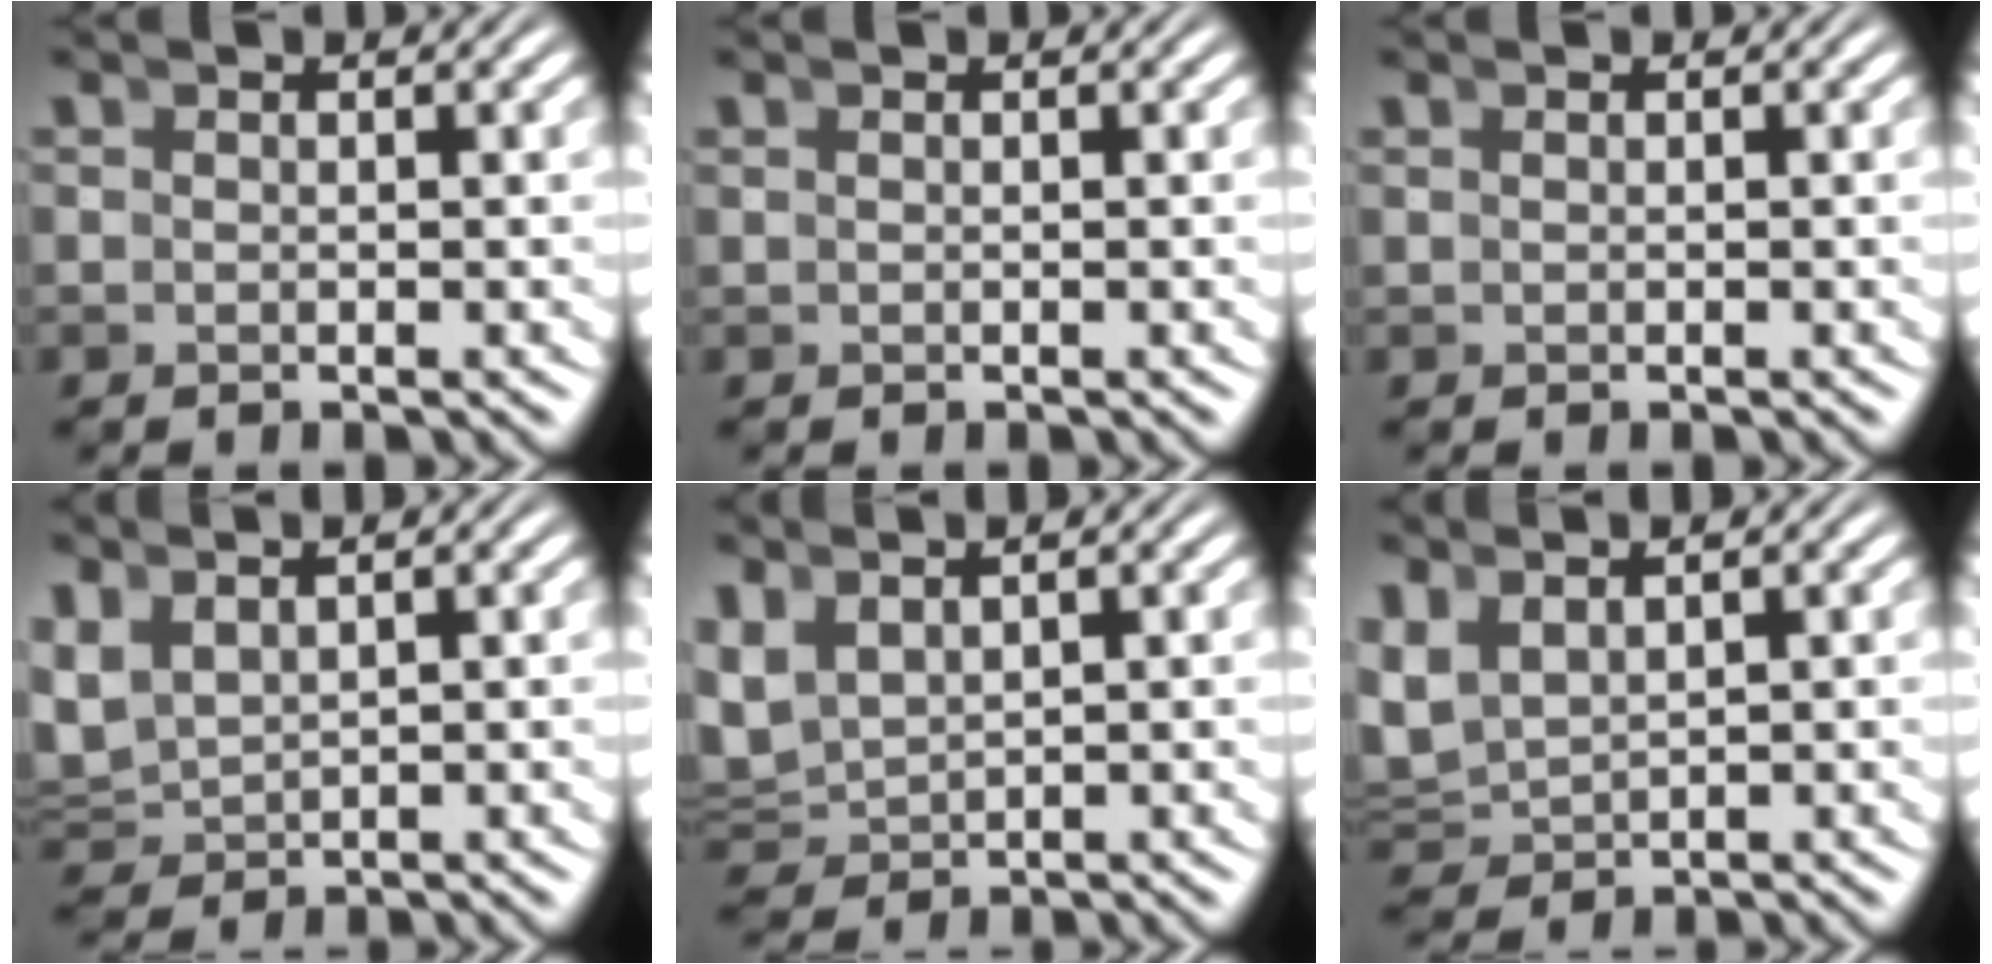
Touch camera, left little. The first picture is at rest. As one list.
[{"total": 0.0}, {"total": 0.0}, {"total": 3.3, "force": [1.1, 2.7, 1.6], "torque": [-0.057, -0.011, 0.033]}, {"total": 3.8, "force": [1.1, 3.1, 1.9], "torque": [-0.063, -0.011, 0.031]}, {"total": 3.7, "force": [1.0, 3.1, 1.9], "torque": [-0.064, -0.010, 0.030]}]